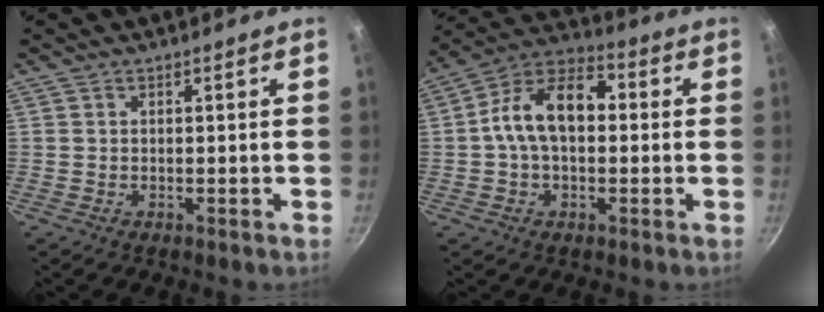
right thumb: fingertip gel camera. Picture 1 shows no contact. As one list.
[{"total": 13.6, "force": [0.7, 8.6, 10.5], "torque": [-0.151, 0.040, -0.008]}]